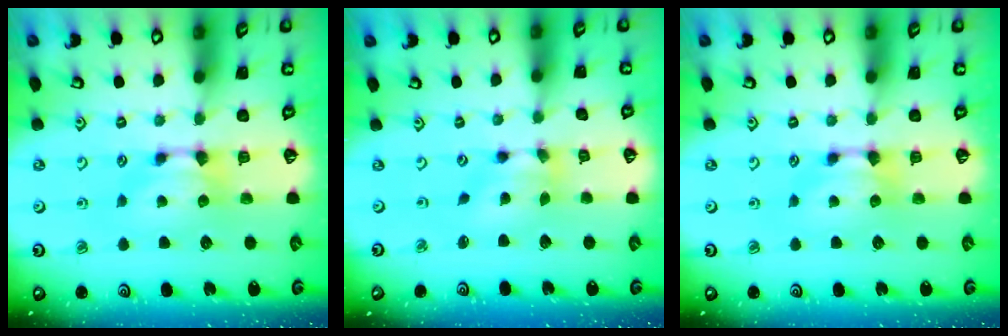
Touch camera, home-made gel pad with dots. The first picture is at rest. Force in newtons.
{"total": 3.8, "press": 3.5, "slide": 1.6}
{"total": 0.0}